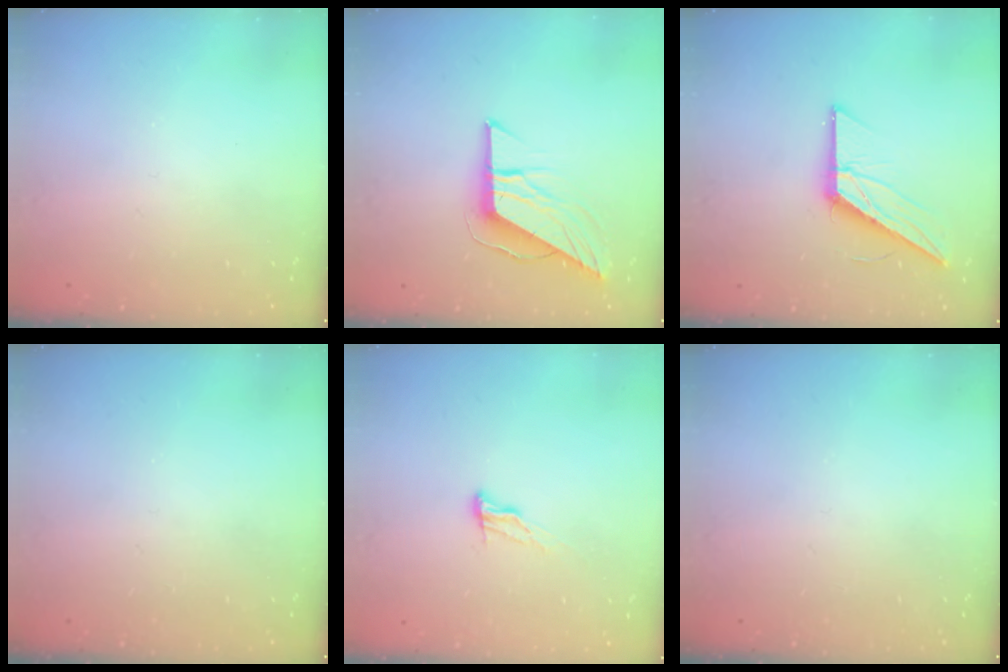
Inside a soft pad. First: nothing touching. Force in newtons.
{"total": 9.8, "press": 9.8, "slide": 0.5}
{"total": 12.7, "press": 12.7, "slide": 0.6}
{"total": 0.0}
{"total": 5.1, "press": 5.1, "slide": 0.5}
{"total": 0.0}